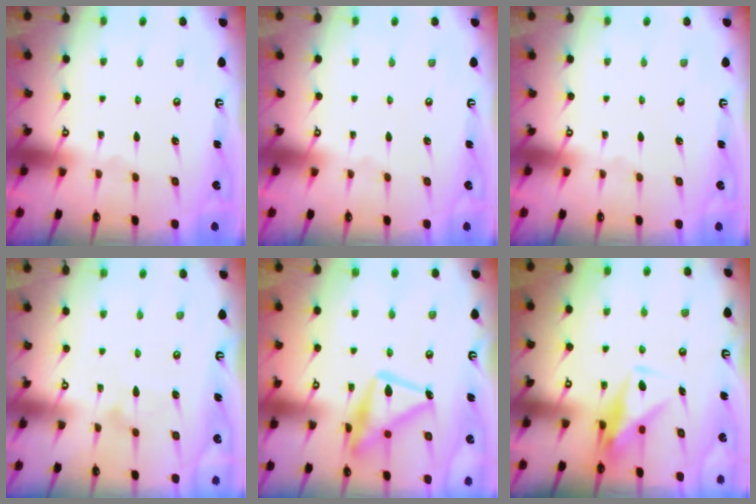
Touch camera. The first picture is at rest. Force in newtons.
{"total": 0.0}
{"total": 0.0}
{"total": 7.4, "press": 7.4, "slide": 0.3}
{"total": 17.4, "press": 17.4, "slide": 0.9}
{"total": 10.3, "press": 10.3, "slide": 0.8}